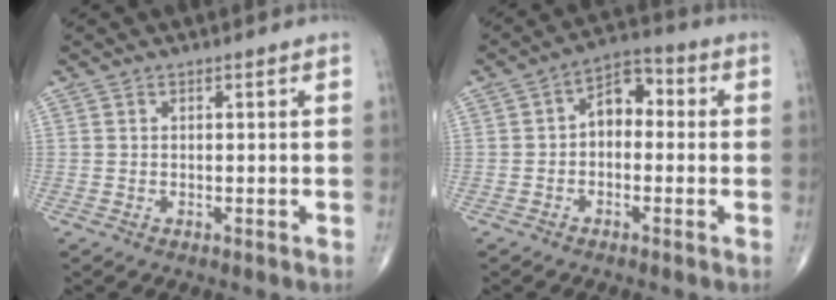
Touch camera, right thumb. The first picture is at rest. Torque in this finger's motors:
{"motor_torque": [-0.06, 0.28, 0.61, 0.03, 0.02]}